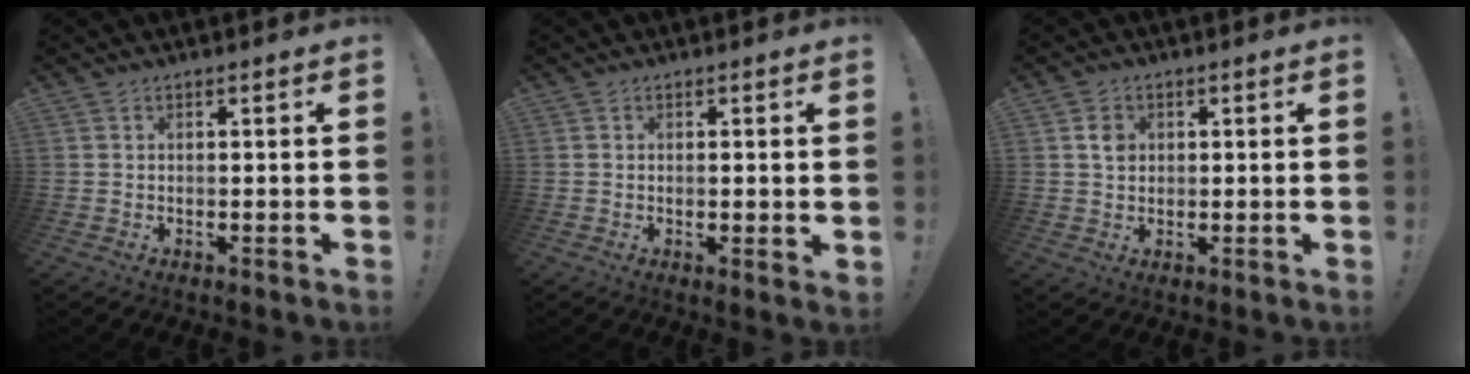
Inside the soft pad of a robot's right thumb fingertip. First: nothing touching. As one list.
[{"total": 1.1, "force": [0.4, 0.3, 1.0], "torque": [-0.011, -0.003, 0.007]}, {"total": 3.9, "force": [0.9, 3.2, 1.9], "torque": [-0.015, -0.003, 0.013]}]